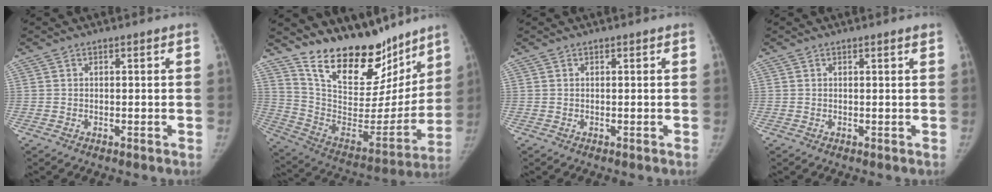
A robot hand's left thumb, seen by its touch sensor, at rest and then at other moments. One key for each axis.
{"total": 25.2, "fx": 19.6, "fy": 10.8, "fz": 11.6, "tx": -0.146, "ty": -0.109, "tz": 0.320}
{"total": 0.0}
{"total": 0.7, "fx": 0.5, "fy": -0.1, "fz": 0.5, "tx": -0.008, "ty": -0.003, "tz": 0.008}